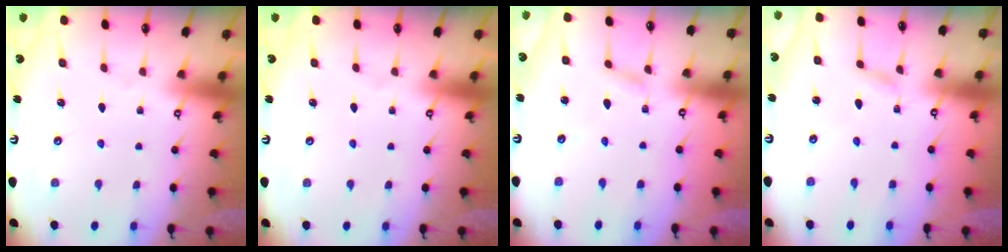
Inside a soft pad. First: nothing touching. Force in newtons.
{"total": 0.0}
{"total": 2.7, "press": 2.7, "slide": 0.1}
{"total": 2.5, "press": 2.5, "slide": 0.2}